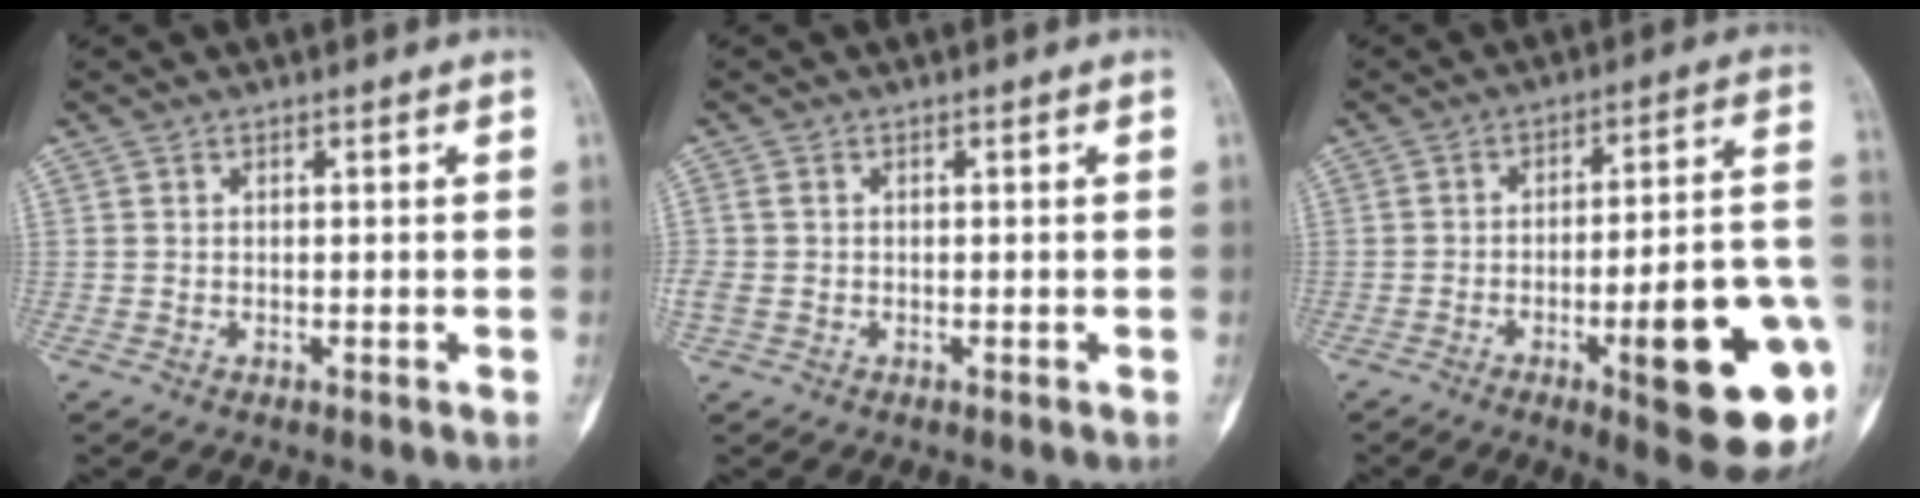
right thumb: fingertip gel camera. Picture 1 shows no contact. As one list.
[{"total": 3.1, "force": [-0.3, 2.3, 2.0], "torque": [-0.072, 0.004, -0.007]}, {"total": 19.8, "force": [-6.2, 4.3, 18.4], "torque": [-0.208, 0.024, -0.075]}]